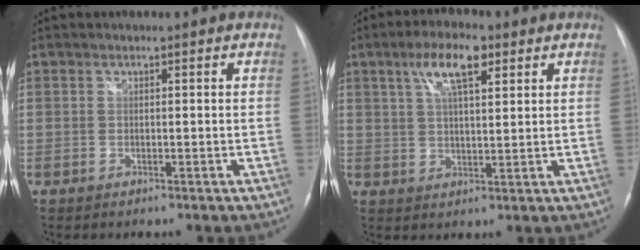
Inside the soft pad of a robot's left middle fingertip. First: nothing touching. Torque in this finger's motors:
{"motor_torque": [0.84, 0.32, 0.41, 0.11]}